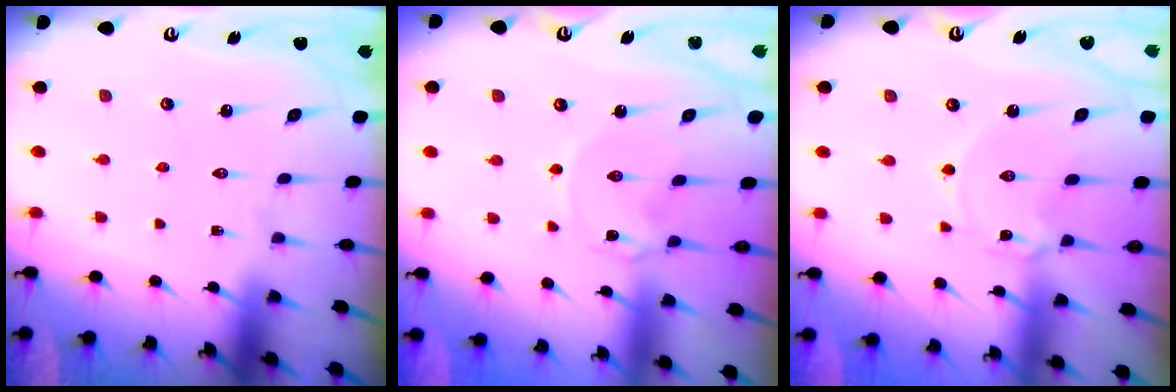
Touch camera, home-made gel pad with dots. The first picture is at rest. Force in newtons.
{"total": 0.6, "press": 0.5, "slide": 0.2}
{"total": 1.5, "press": 1.5, "slide": 0.3}